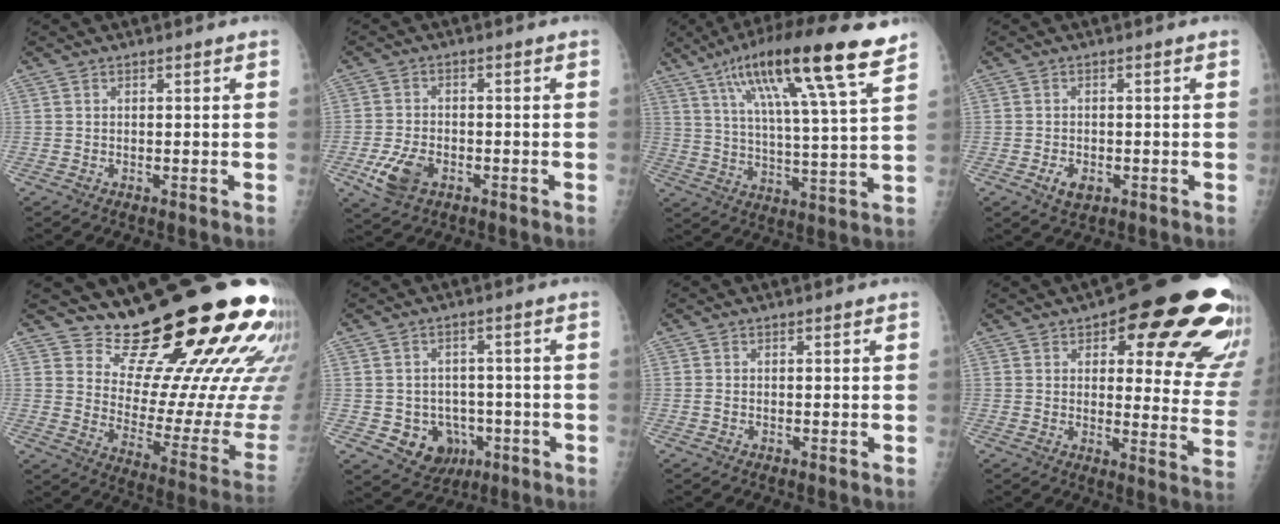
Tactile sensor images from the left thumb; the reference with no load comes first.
{"total": 6.5, "force": [-2.6, 4.1, 4.3], "torque": [-0.087, 0.005, -0.046]}
{"total": 20.5, "force": [12.3, 2.3, 16.2], "torque": [-0.259, -0.029, 0.200]}
{"total": 3.0, "force": [-1.1, 2.0, 1.9], "torque": [-0.031, 0.000, -0.012]}
{"total": 23.1, "force": [17.7, 6.0, 13.6], "torque": [-0.147, -0.150, 0.248]}
{"total": 8.0, "force": [-2.3, 7.0, 3.1], "torque": [-0.020, 0.014, -0.020]}
{"total": 0.6, "force": [0.1, 0.3, 0.5], "torque": [-0.012, 0.004, 0.004]}
{"total": 24.2, "force": [12.5, 8.9, 18.7], "torque": [-0.175, -0.044, 0.145]}